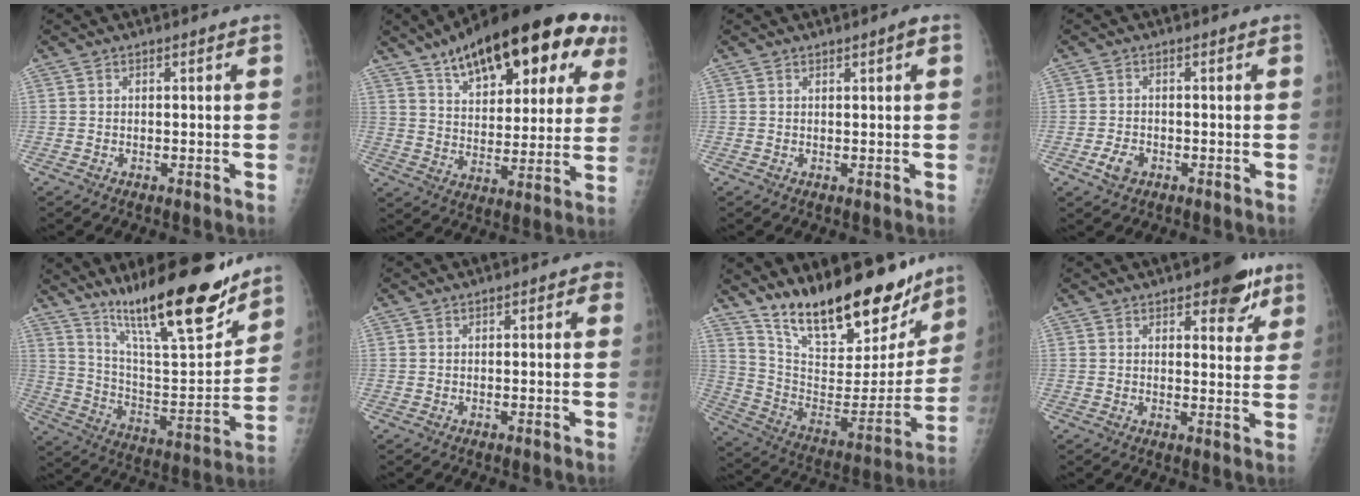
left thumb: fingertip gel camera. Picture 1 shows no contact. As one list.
[{"total": 25.8, "force": [14.2, 11.5, 18.2], "torque": [-0.237, -0.011, 0.212]}, {"total": 1.1, "force": [0.6, 0.2, 1.0], "torque": [-0.014, 0.000, 0.007]}, {"total": 3.0, "force": [-1.3, 2.1, 1.7], "torque": [-0.030, 0.002, -0.023]}, {"total": 23.2, "force": [17.1, 4.9, 14.9], "torque": [-0.211, -0.094, 0.290]}, {"total": 1.8, "force": [0.6, 0.9, 1.4], "torque": [-0.008, 0.004, 0.003]}, {"total": 25.5, "force": [19.6, 9.3, 13.5], "torque": [-0.178, -0.095, 0.319]}, {"total": 8.2, "force": [5.0, 3.6, 5.4], "torque": [-0.039, -0.021, 0.062]}]